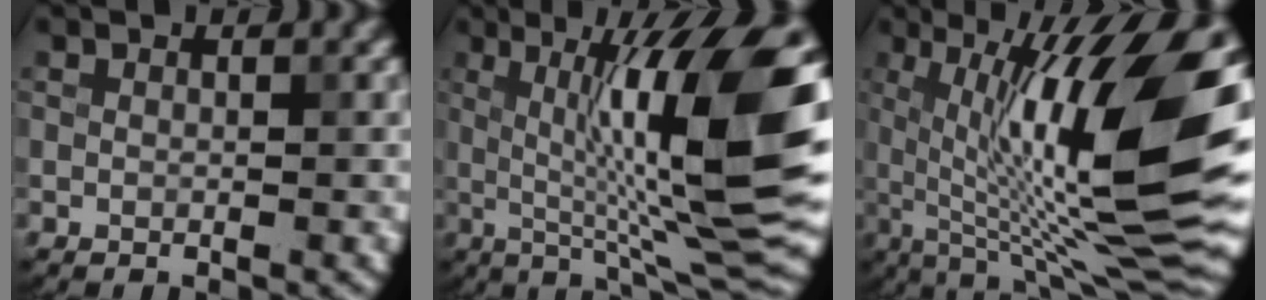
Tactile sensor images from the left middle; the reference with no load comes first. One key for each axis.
{"total": 13.8, "fx": 1.7, "fy": 2.8, "fz": 13.4, "tx": -0.197, "ty": 0.005, "tz": 0.030}
{"total": 15.9, "fx": 1.6, "fy": 4.1, "fz": 15.3, "tx": -0.234, "ty": 0.002, "tz": 0.025}